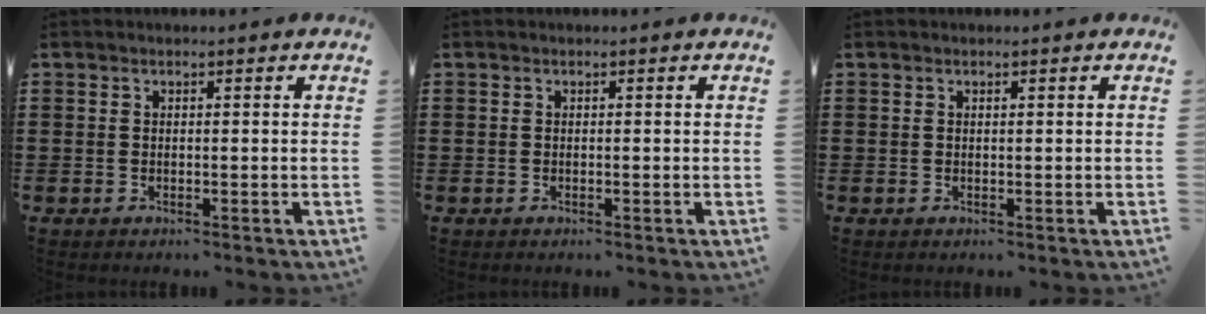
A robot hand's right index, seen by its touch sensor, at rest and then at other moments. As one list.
[{"total": 0.0}, {"total": 0.0}]